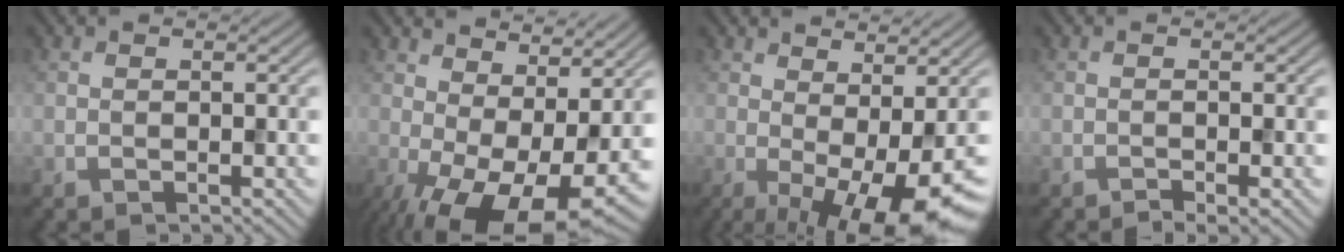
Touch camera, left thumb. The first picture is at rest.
{"total": 14.6, "force": [-1.9, 6.8, 12.8], "torque": [-0.213, -0.019, -0.007]}
{"total": 10.2, "force": [-2.3, 3.1, 9.5], "torque": [-0.128, 0.000, -0.028]}
{"total": 1.4, "force": [-1.0, 0.1, 1.0], "torque": [-0.014, -0.001, -0.017]}